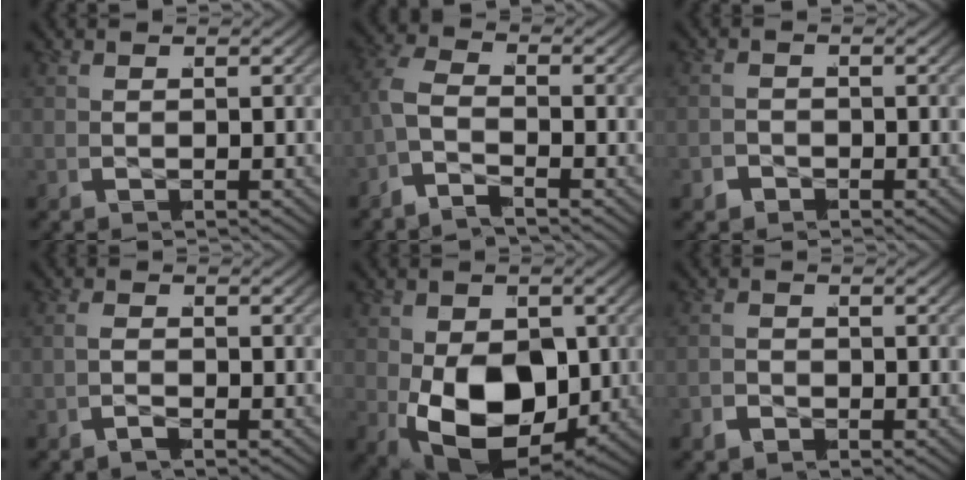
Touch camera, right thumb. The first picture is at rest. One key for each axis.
{"total": 2.7, "fx": -1.4, "fy": 1.3, "fz": 1.9, "tx": -0.052, "ty": -0.007, "tz": -0.035}
{"total": 1.5, "fx": -1.2, "fy": 0.7, "fz": -0.3, "tx": 0.003, "ty": -0.006, "tz": -0.021}
{"total": 0.8, "fx": -0.8, "fy": -0.2, "fz": 0.1, "tx": -0.006, "ty": 0.004, "tz": -0.022}
{"total": 13.5, "fx": -2.1, "fy": 8.7, "fz": 10.1, "tx": -0.211, "ty": -0.068, "tz": 0.000}
{"total": 1.2, "fx": -1.0, "fy": 0.6, "fz": -0.2, "tx": 0.000, "ty": -0.002, "tz": -0.020}